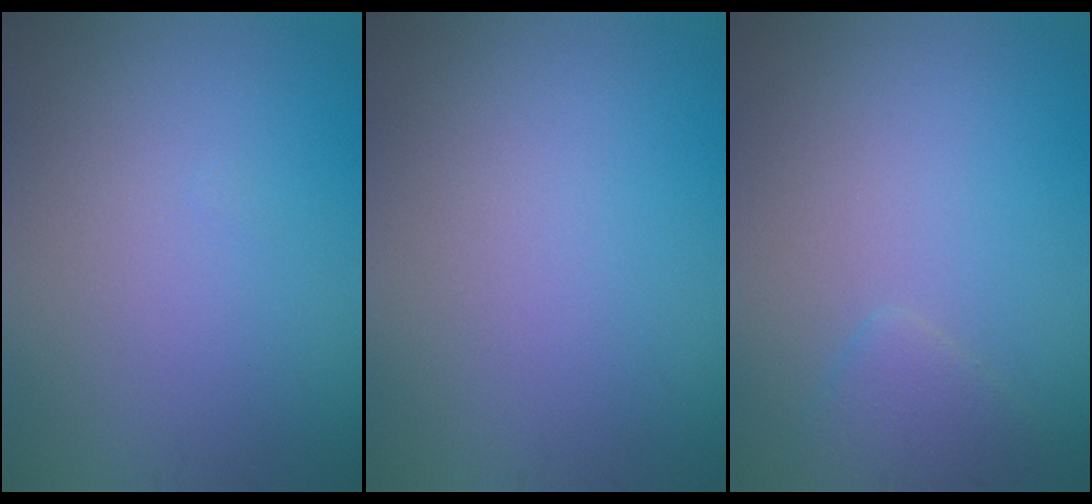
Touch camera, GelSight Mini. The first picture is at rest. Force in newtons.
{"total": 0.0}
{"total": 1.7, "press": 1.7, "slide": 0.2}